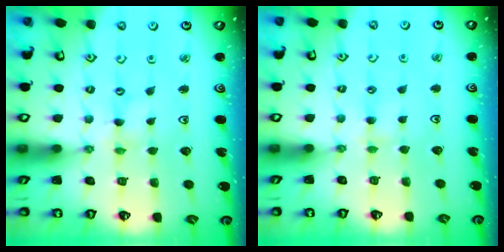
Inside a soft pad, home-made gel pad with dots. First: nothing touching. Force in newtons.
{"total": 2.6, "press": 2.6, "slide": 0.5}